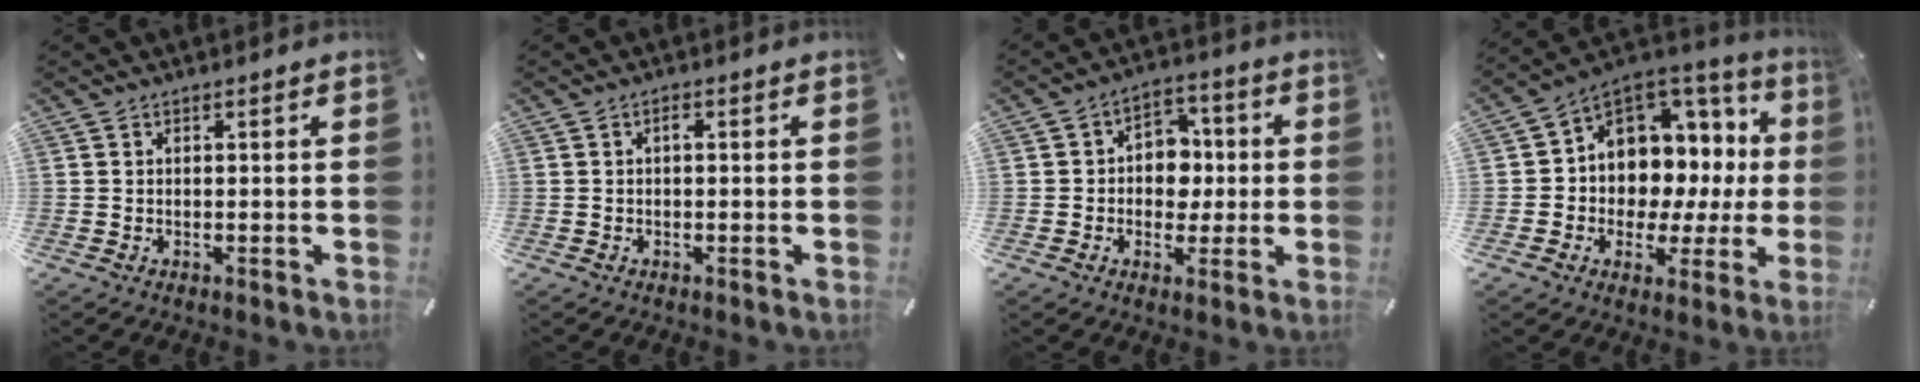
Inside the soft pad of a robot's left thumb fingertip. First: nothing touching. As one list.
[{"total": 0.8, "force": [0.0, 0.4, 0.7], "torque": [-0.015, 0.005, -0.003]}, {"total": 8.1, "force": [-0.6, 7.1, 3.7], "torque": [-0.049, 0.014, -0.011]}, {"total": 9.1, "force": [2.5, 8.3, 2.8], "torque": [-0.043, -0.054, 0.050]}]